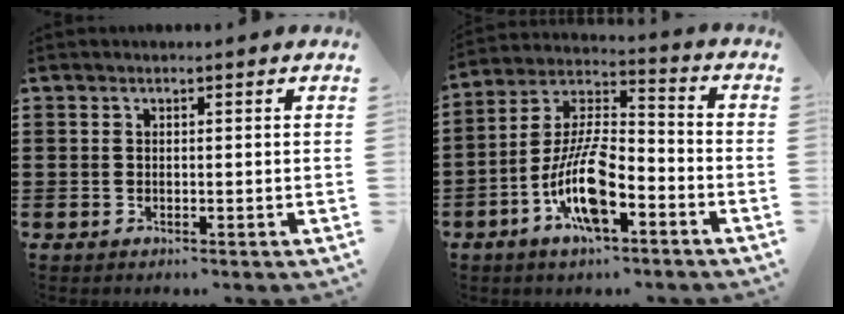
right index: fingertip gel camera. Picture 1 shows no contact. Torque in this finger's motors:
{"motor_torque": [2.14, 0.00, 1.05, 0.21]}